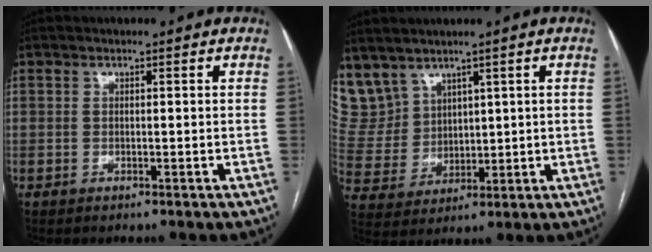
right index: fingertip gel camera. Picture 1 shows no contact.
{"total": 9.1, "force": [6.8, 5.8, 1.6], "torque": [-0.054, 0.022, 0.164]}